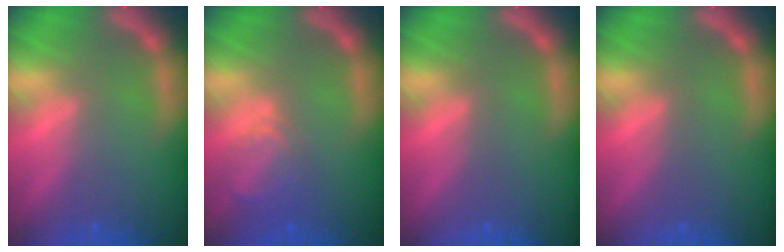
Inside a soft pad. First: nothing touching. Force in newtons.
{"total": 3.4}
{"total": 0.0}
{"total": 0.0}